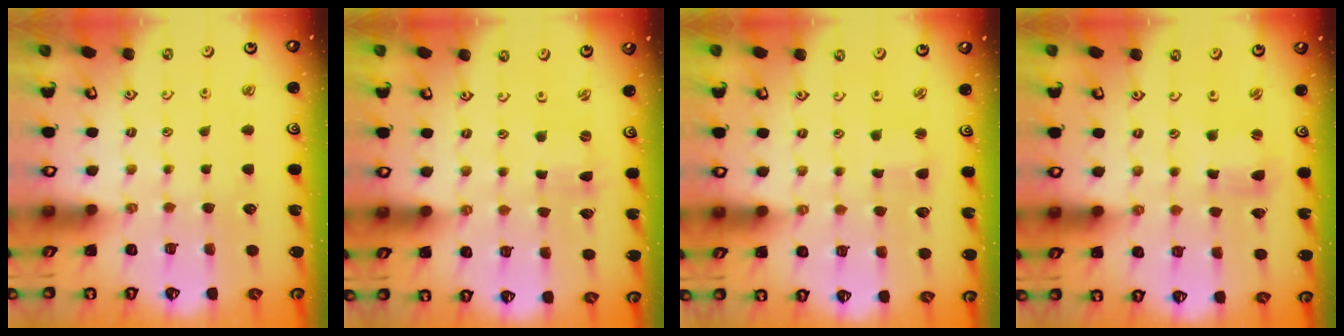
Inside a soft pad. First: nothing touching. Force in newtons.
{"total": 0.0}
{"total": 1.4, "press": 1.4, "slide": 0.3}
{"total": 3.0, "press": 2.9, "slide": 0.4}